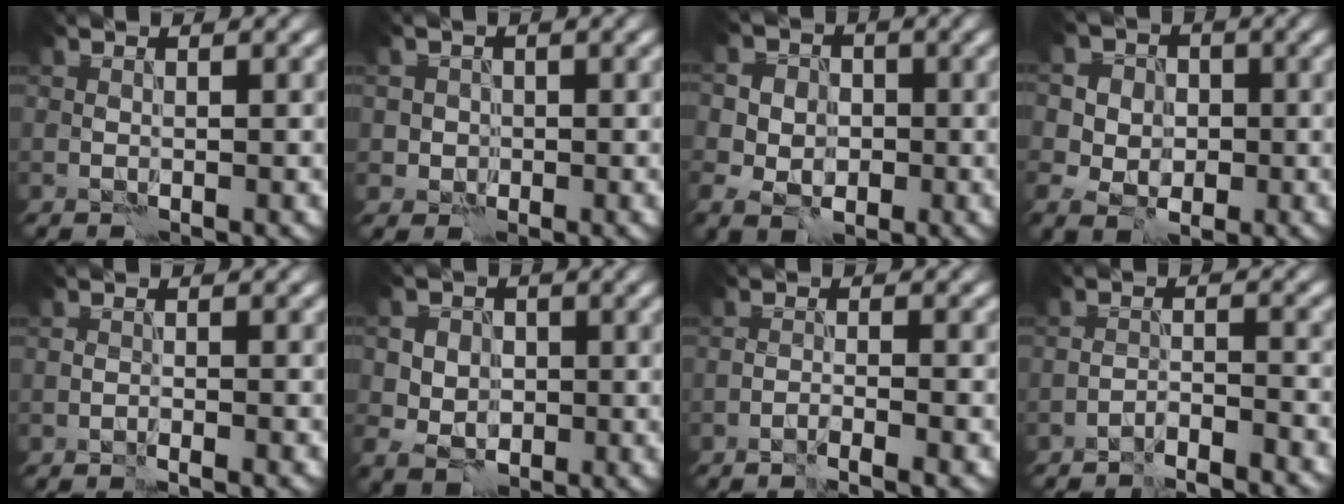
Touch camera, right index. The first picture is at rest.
{"total": 1.5, "force": [-0.3, 1.5, 0.0], "torque": [0.015, 0.004, -0.012]}
{"total": 6.0, "force": [-0.4, 5.6, 2.3], "torque": [-0.034, 0.032, -0.045]}
{"total": 6.1, "force": [0.6, 5.6, 2.4], "torque": [-0.035, 0.028, -0.021]}
{"total": 1.1, "force": [-1.0, -0.4, 0.2], "torque": [-0.003, 0.001, -0.022]}
{"total": 4.0, "force": [0.0, 3.6, 1.9], "torque": [-0.016, 0.013, -0.021]}
{"total": 2.2, "force": [-1.9, -0.4, 1.2], "torque": [-0.022, 0.007, -0.040]}
{"total": 3.8, "force": [-3.7, 0.0, 1.0], "torque": [-0.015, 0.005, -0.063]}